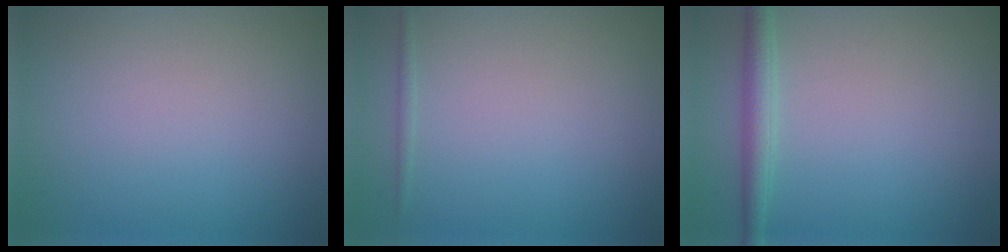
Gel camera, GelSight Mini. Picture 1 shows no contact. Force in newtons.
{"total": 0.5, "press": 0.5, "slide": 0.1}
{"total": 2.4, "press": 2.4, "slide": 0.1}